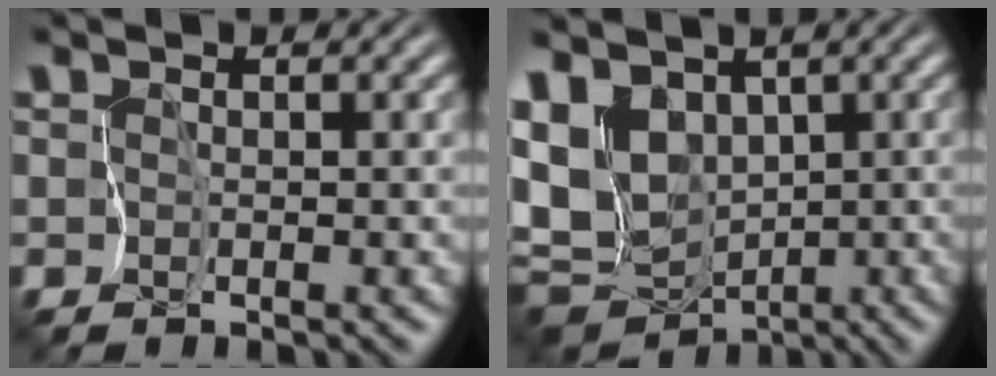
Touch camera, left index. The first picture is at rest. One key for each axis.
{"total": 10.0, "fx": 0.3, "fy": 7.8, "fz": 6.2, "tx": -0.134, "ty": -0.007, "tz": 0.026}